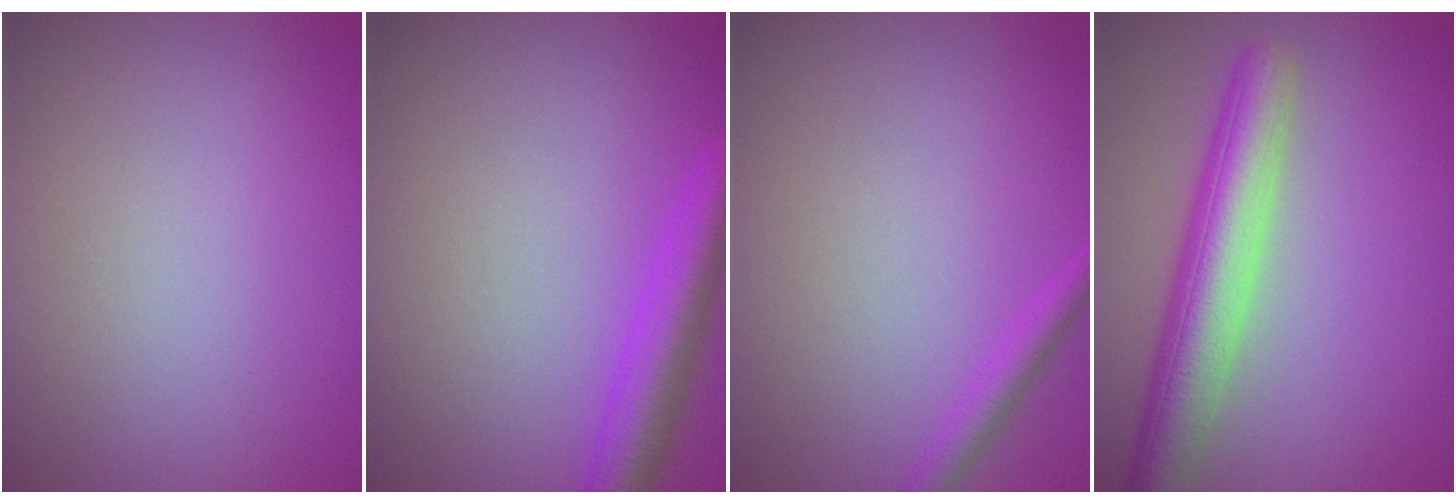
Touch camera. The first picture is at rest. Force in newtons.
{"total": 4.5, "press": 4.5, "slide": 0.2}
{"total": 1.6, "press": 1.6, "slide": 0.1}
{"total": 6.3, "press": 6.3, "slide": 0.3}